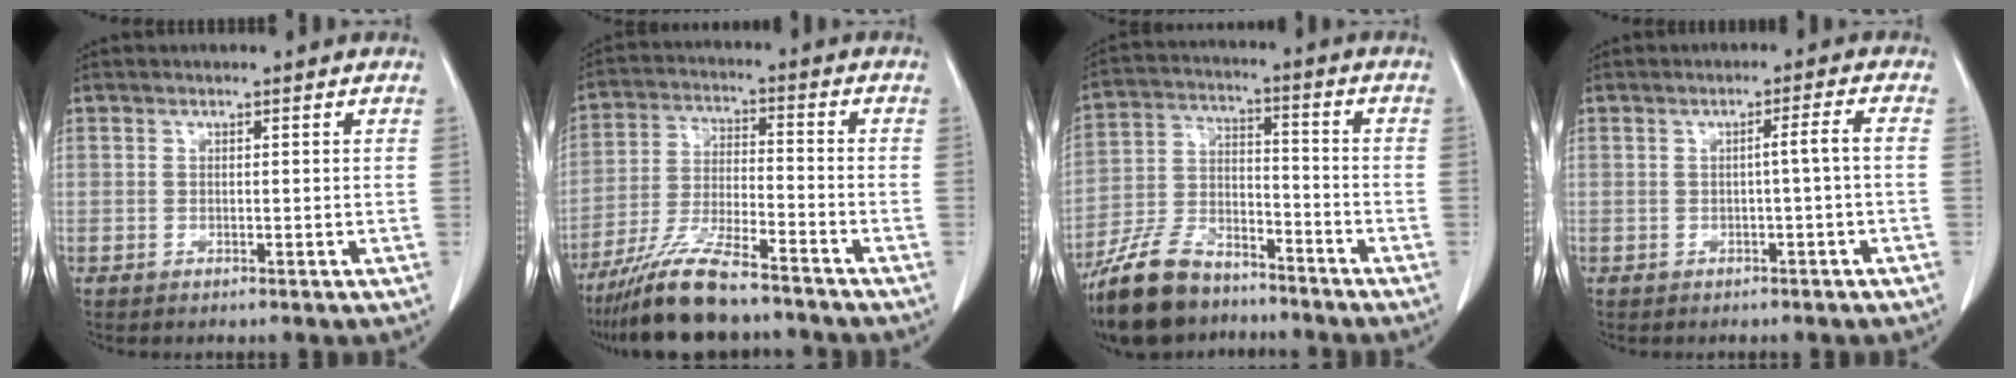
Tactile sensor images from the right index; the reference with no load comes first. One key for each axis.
{"total": 11.8, "fx": -9.8, "fy": 1.7, "fz": 6.3, "tx": -0.122, "ty": -0.023, "tz": -0.178}
{"total": 13.0, "fx": -10.4, "fy": 5.5, "fz": 5.6, "tx": -0.121, "ty": 0.002, "tz": -0.191}
{"total": 2.3, "fx": -0.5, "fy": -0.6, "fz": 2.2, "tx": -0.031, "ty": 0.003, "tz": -0.007}